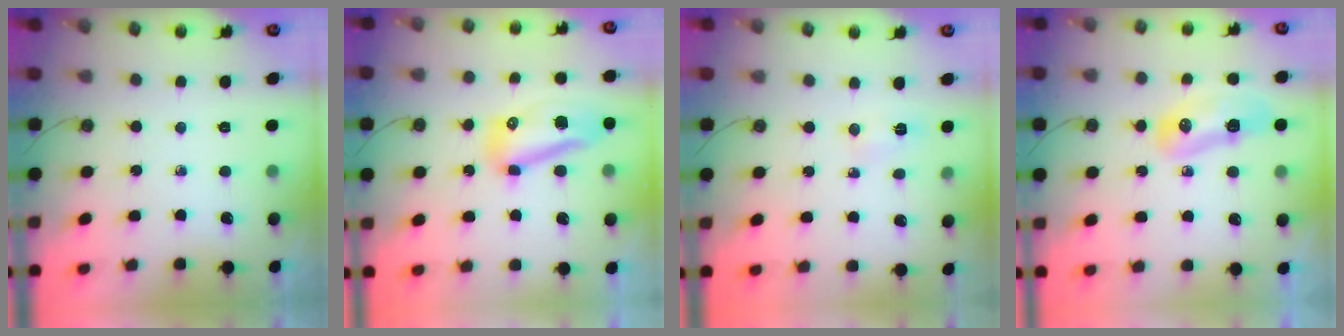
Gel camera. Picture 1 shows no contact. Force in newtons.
{"total": 11.5, "press": 11.1, "slide": 2.8}
{"total": 6.7, "press": 2.3, "slide": 6.3}
{"total": 9.9, "press": 9.8, "slide": 0.9}